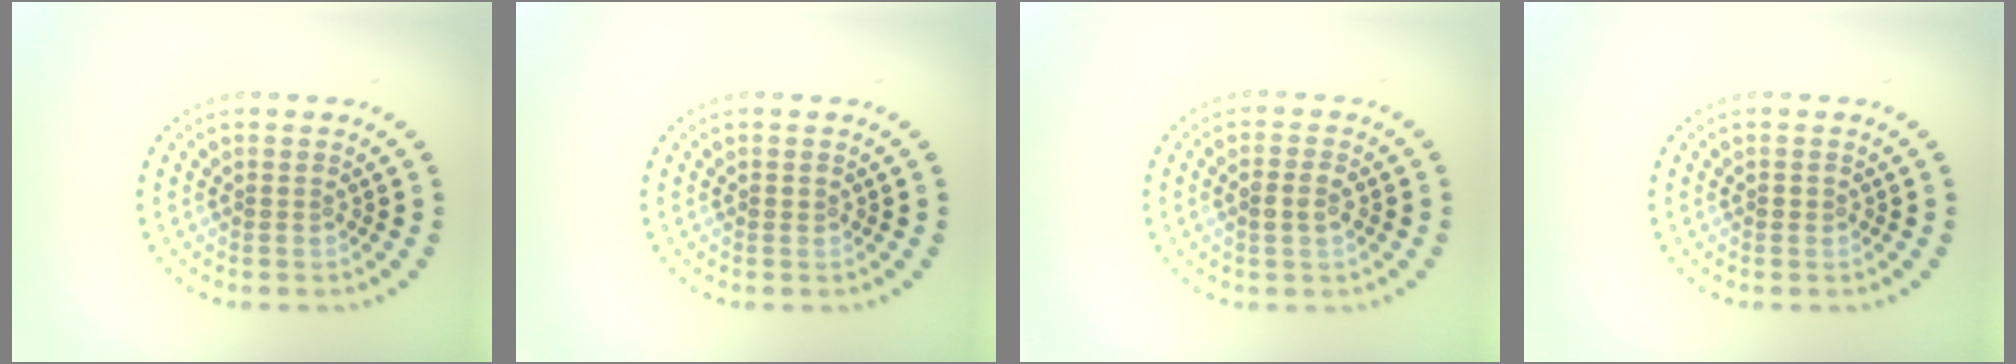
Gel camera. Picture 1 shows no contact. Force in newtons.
{"total": 0.6, "press": 0.6, "slide": 0.1}
{"total": 1.8, "press": 1.8, "slide": 0.1}
{"total": 0.8, "press": 0.8, "slide": 0.1}